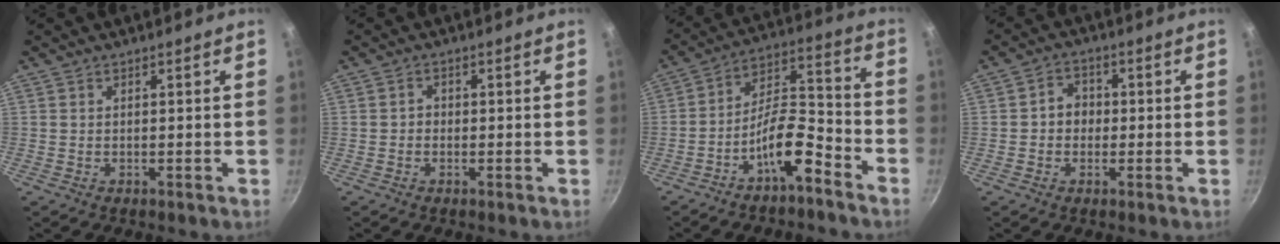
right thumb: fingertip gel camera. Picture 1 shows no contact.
{"total": 1.2, "force": [-0.4, 1.1, 0.5], "torque": [-0.005, 0.005, -0.010]}
{"total": 11.6, "force": [-6.9, 4.1, 8.4], "torque": [-0.133, 0.074, -0.125]}
{"total": 4.4, "force": [-0.3, 3.8, 2.0], "torque": [-0.004, 0.010, -0.012]}